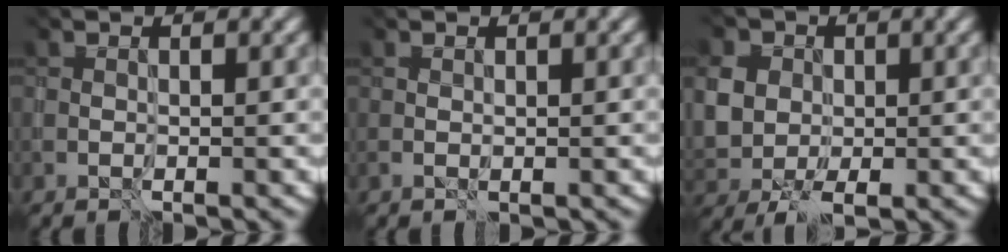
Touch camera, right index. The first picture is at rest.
{"total": 0.0}
{"total": 5.5, "force": [0.7, 4.6, 2.9], "torque": [-0.077, 0.010, 0.010]}